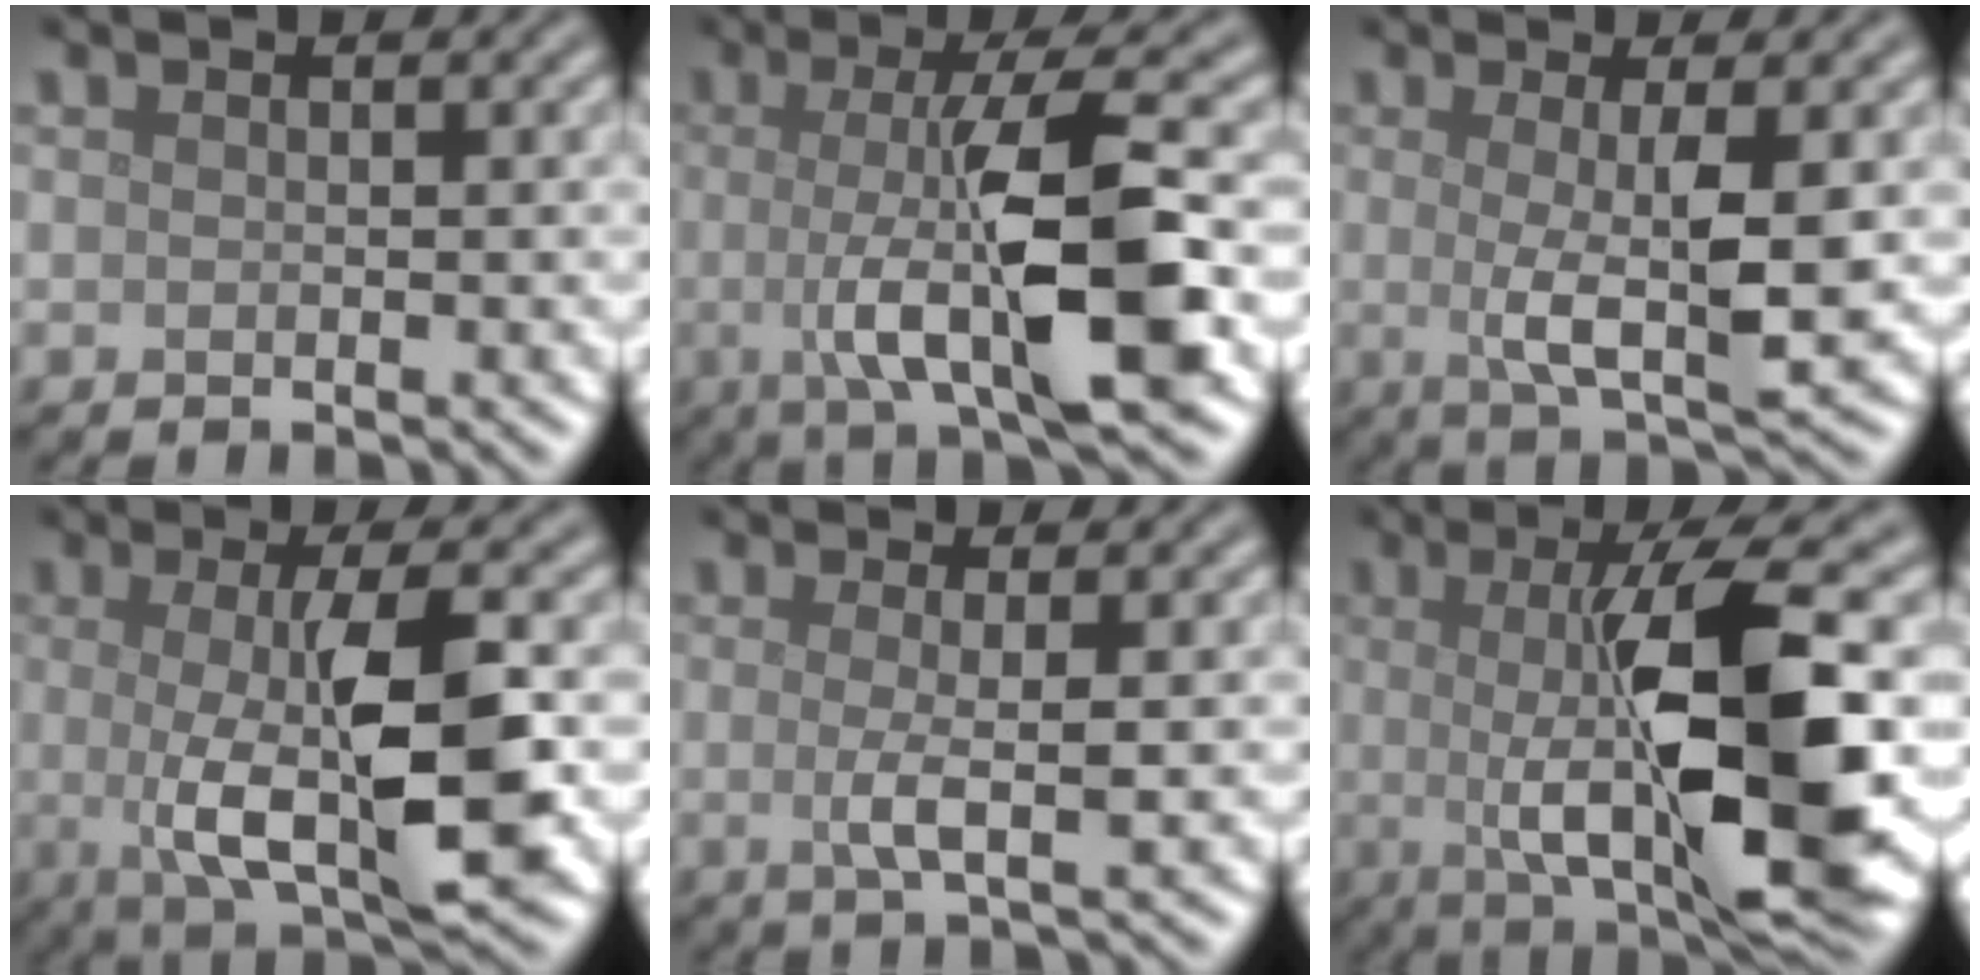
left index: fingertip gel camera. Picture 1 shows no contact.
{"total": 10.1, "force": [-0.8, 2.5, 9.7], "torque": [-0.142, -0.002, -0.017]}
{"total": 4.9, "force": [0.1, 0.9, 4.8], "torque": [-0.083, -0.006, 0.001]}
{"total": 8.7, "force": [-0.3, 2.3, 8.3], "torque": [-0.130, -0.014, -0.003]}
{"total": 2.6, "force": [0.0, 0.7, 2.5], "torque": [-0.046, -0.006, -0.004]}
{"total": 13.0, "force": [-0.1, 3.4, 12.6], "torque": [-0.188, -0.012, -0.001]}